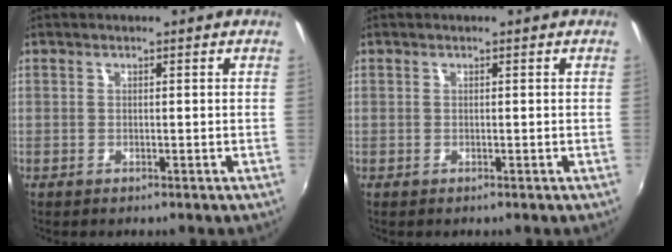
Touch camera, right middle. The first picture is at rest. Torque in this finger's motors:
{"motor_torque": [0.14, -0.10, 0.05, 0.00]}